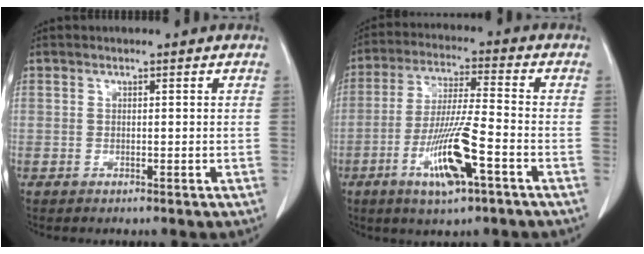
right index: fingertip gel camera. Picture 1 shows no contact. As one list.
[{"total": 11.5, "force": [-4.8, 0.9, 10.3], "torque": [-0.200, -0.013, -0.086]}]